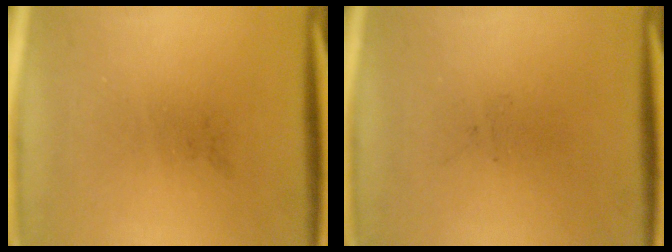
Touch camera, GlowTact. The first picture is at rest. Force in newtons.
{"total": 0.0}